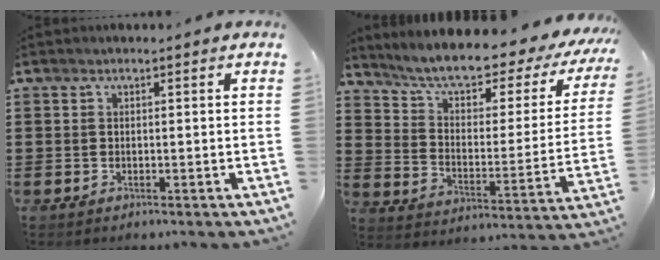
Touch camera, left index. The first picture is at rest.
{"total": 7.1, "force": [6.1, 1.0, 3.5], "torque": [-0.087, -0.045, 0.097]}